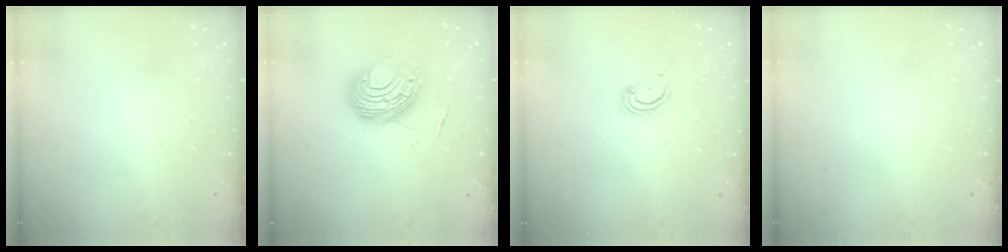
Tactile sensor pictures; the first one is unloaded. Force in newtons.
{"total": 9.7, "press": 9.6, "slide": 1.3}
{"total": 2.9, "press": 2.9, "slide": 0.3}
{"total": 0.0}